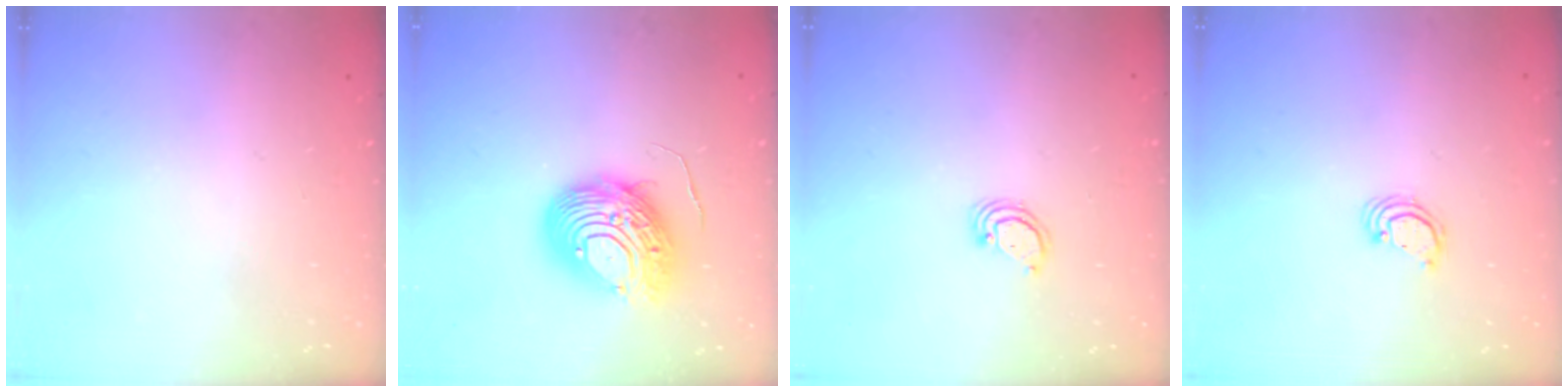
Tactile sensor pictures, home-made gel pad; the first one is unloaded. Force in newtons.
{"total": 12.5, "press": 12.4, "slide": 1.3}
{"total": 2.3, "press": 2.3, "slide": 0.2}
{"total": 2.2, "press": 2.2, "slide": 0.2}